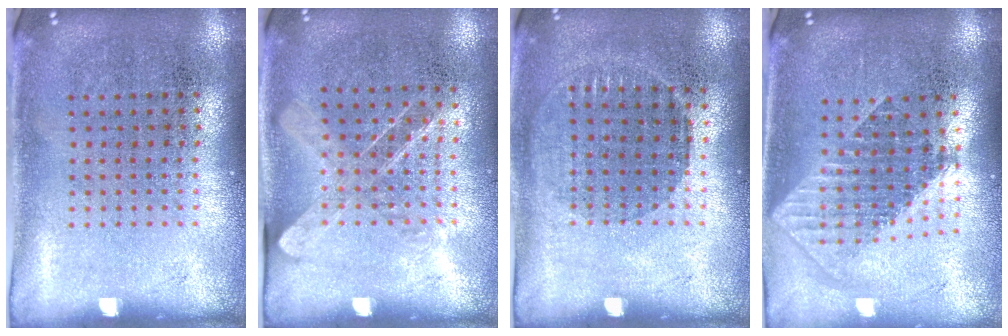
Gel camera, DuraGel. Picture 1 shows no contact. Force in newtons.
{"total": 1.3, "press": 1.0, "slide": 0.7}
{"total": 0.9, "press": 0.8, "slide": 0.3}
{"total": 1.8, "press": 1.5, "slide": 1.1}